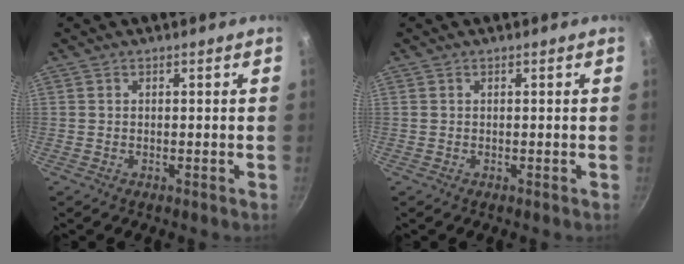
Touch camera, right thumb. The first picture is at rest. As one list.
[{"total": 0.0}]